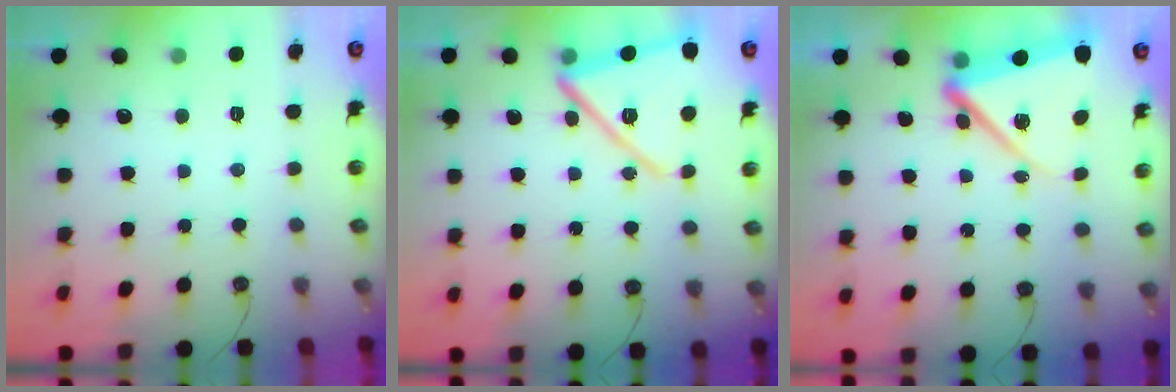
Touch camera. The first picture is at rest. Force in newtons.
{"total": 16.1, "press": 16.1, "slide": 1.3}
{"total": 12.1, "press": 12.0, "slide": 1.5}